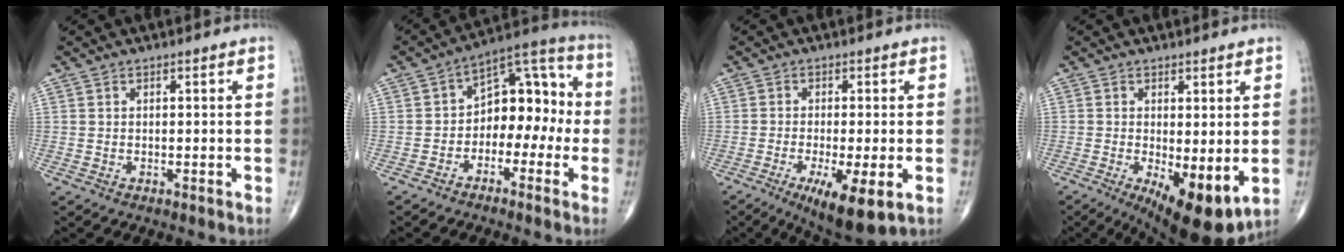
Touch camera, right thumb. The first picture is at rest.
{"total": 12.2, "force": [-2.1, 7.9, 9.0], "torque": [-0.088, 0.054, -0.046]}
{"total": 10.0, "force": [-3.9, 2.4, 8.9], "torque": [-0.143, -0.016, -0.059]}
{"total": 10.7, "force": [-2.3, 3.8, 9.7], "torque": [-0.136, -0.025, -0.023]}